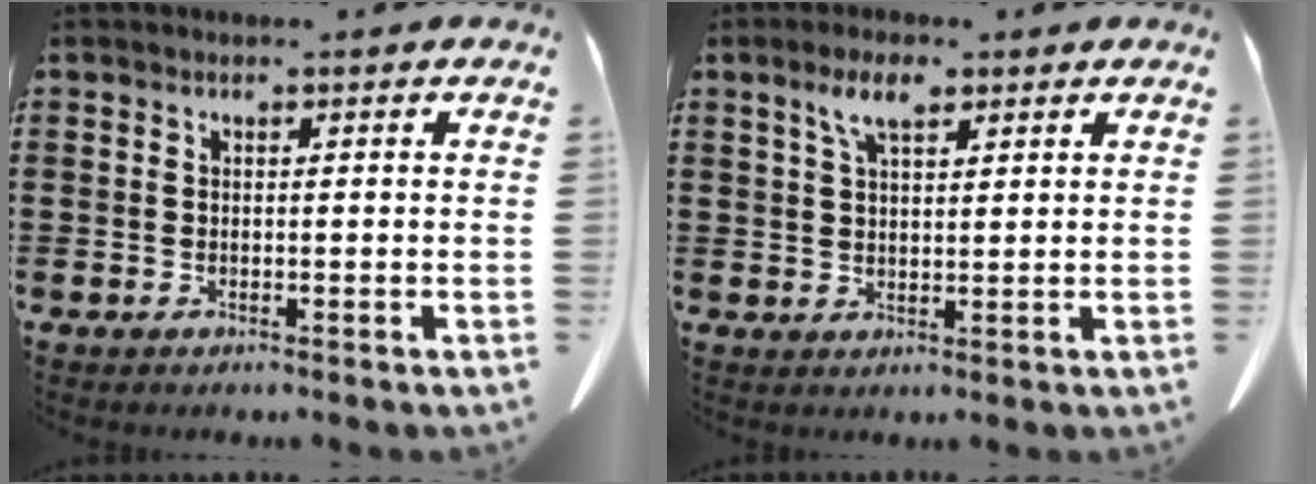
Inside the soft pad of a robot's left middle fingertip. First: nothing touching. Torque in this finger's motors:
{"motor_torque": [0.49, -0.07, 0.16, 0.08]}